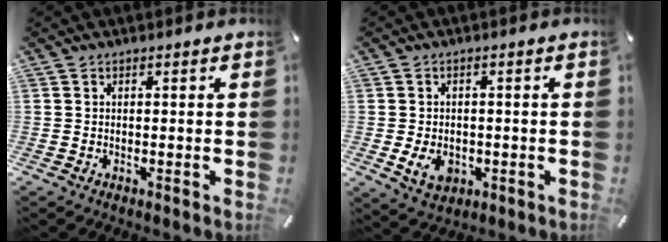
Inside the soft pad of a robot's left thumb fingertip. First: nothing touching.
{"total": 5.8, "force": [-1.3, 4.5, 3.4], "torque": [-0.060, -0.005, -0.025]}